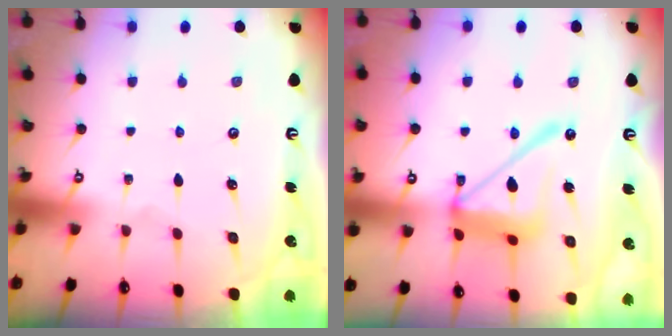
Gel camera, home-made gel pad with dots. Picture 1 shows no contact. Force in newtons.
{"total": 16.0, "press": 16.0, "slide": 1.4}